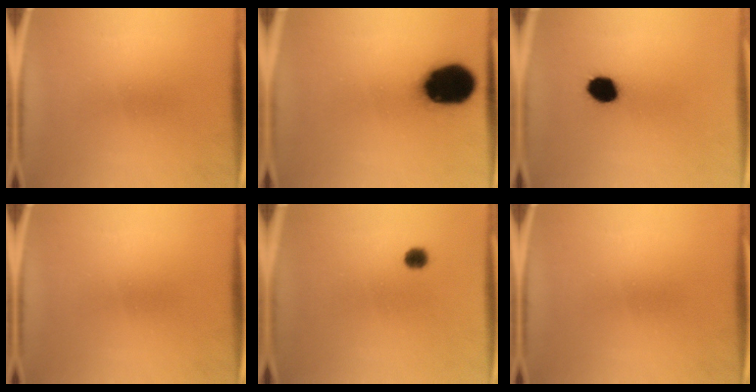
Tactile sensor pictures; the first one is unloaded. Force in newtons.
{"total": 18.9}
{"total": 7.2}
{"total": 0.0}
{"total": 1.9}
{"total": 0.0}